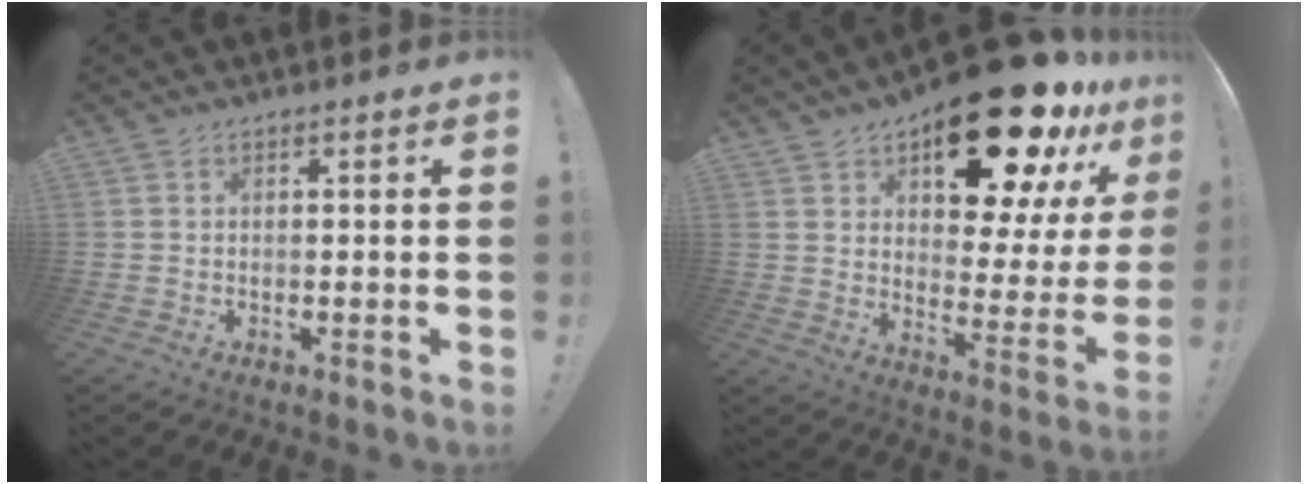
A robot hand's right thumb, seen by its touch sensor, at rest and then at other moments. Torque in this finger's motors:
{"motor_torque": [0.68, 1.56, 1.11, 0.24, 0.42]}